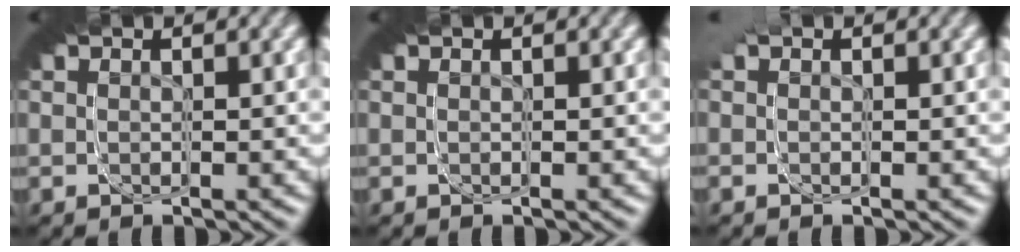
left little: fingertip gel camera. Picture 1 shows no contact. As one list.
[{"total": 0.0}, {"total": 2.1, "force": [0.1, -1.4, -1.5], "torque": [0.027, 0.004, 0.005]}]